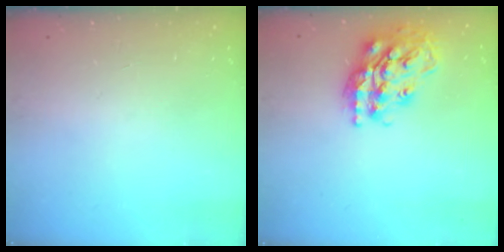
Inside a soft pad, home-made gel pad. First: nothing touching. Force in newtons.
{"total": 19.6, "press": 19.5, "slide": 1.7}